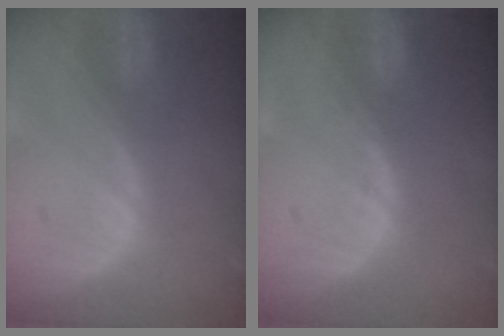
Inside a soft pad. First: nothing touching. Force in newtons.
{"total": 0.6, "press": 0.6, "slide": 0.1}